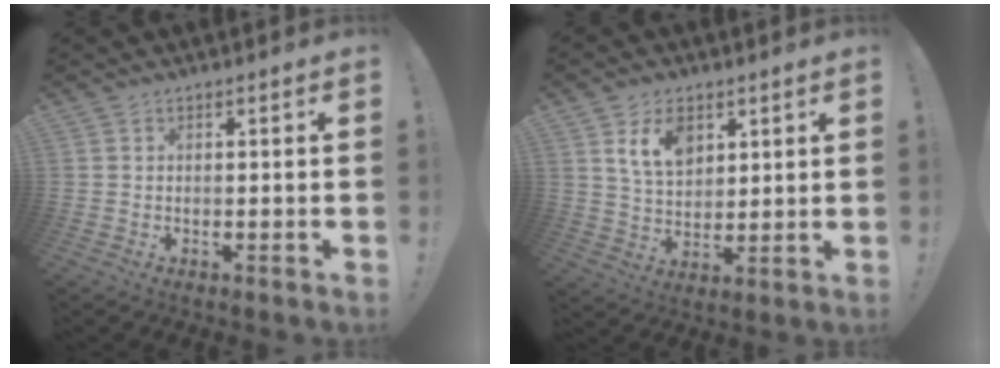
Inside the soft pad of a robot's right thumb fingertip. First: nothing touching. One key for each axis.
{"total": 10.0, "fx": 5.0, "fy": 6.7, "fz": 5.5, "tx": -0.089, "ty": -0.015, "tz": 0.096}